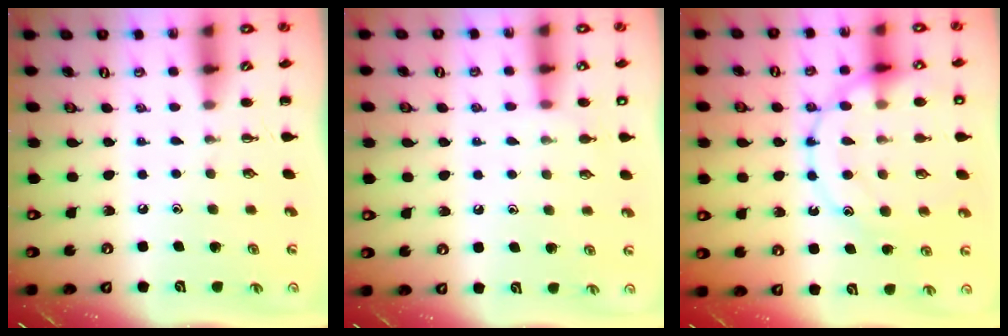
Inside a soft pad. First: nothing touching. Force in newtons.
{"total": 5.7, "press": 5.5, "slide": 1.7}
{"total": 18.3, "press": 18.3, "slide": 1.4}